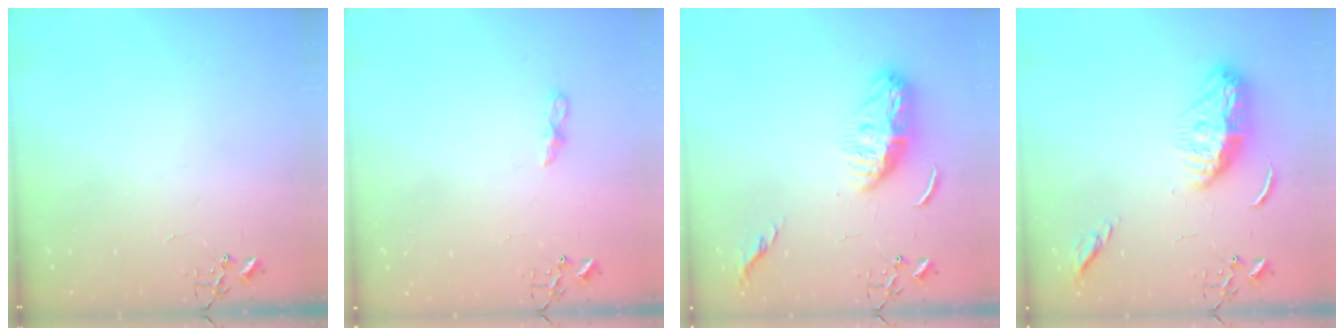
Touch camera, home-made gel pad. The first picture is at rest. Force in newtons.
{"total": 6.2, "press": 6.1, "slide": 0.7}
{"total": 10.5, "press": 10.4, "slide": 1.1}
{"total": 13.1, "press": 13.0, "slide": 1.1}